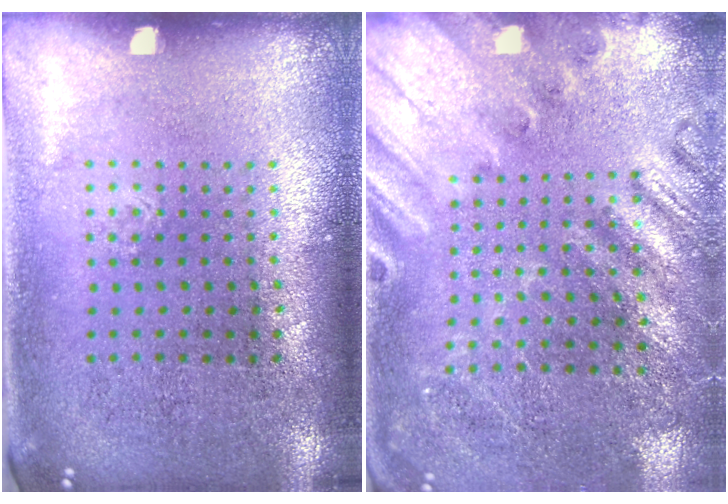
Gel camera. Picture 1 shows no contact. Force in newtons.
{"total": 2.3, "press": 2.2, "slide": 0.7}